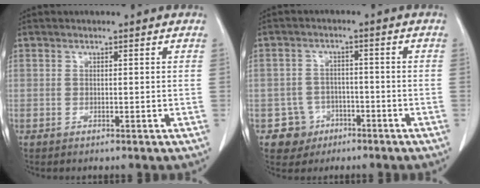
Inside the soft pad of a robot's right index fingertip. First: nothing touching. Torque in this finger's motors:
{"motor_torque": [-0.35, -0.01, -0.85, -0.20]}